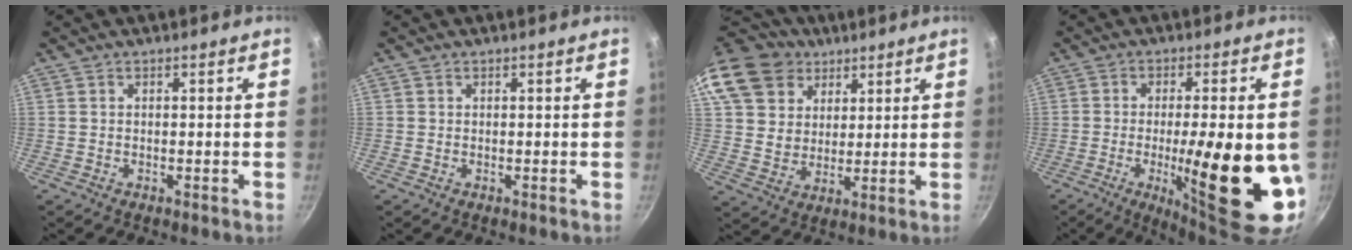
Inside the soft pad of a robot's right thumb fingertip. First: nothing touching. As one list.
[{"total": 0.0}, {"total": 16.9, "force": [9.5, 12.6, 5.9], "torque": [-0.103, -0.006, 0.178]}, {"total": 19.2, "force": [-3.5, 4.6, 18.3], "torque": [-0.251, -0.003, -0.042]}]